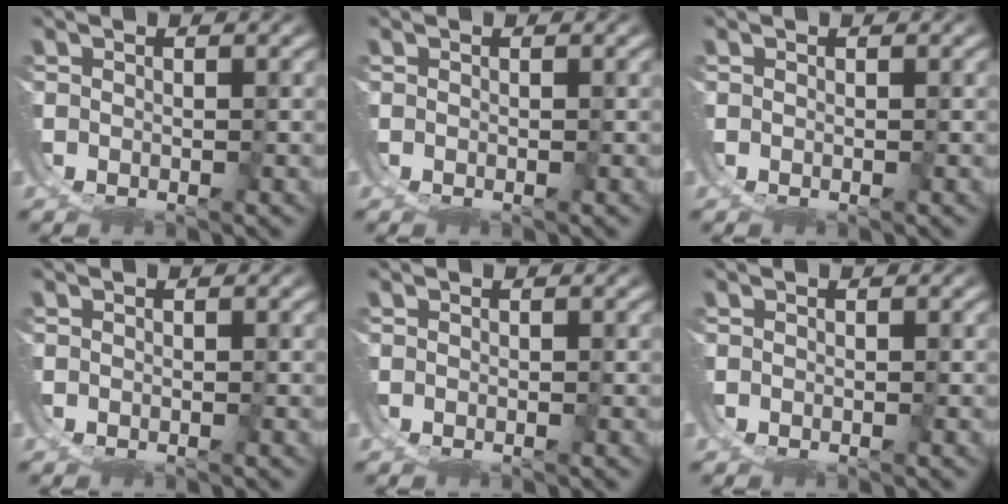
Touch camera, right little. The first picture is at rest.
{"total": 0.0}
{"total": 0.0}
{"total": 0.0}
{"total": 0.0}
{"total": 0.0}